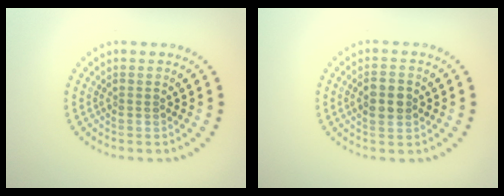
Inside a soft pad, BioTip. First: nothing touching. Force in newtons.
{"total": 2.8, "press": 2.8, "slide": 0.1}